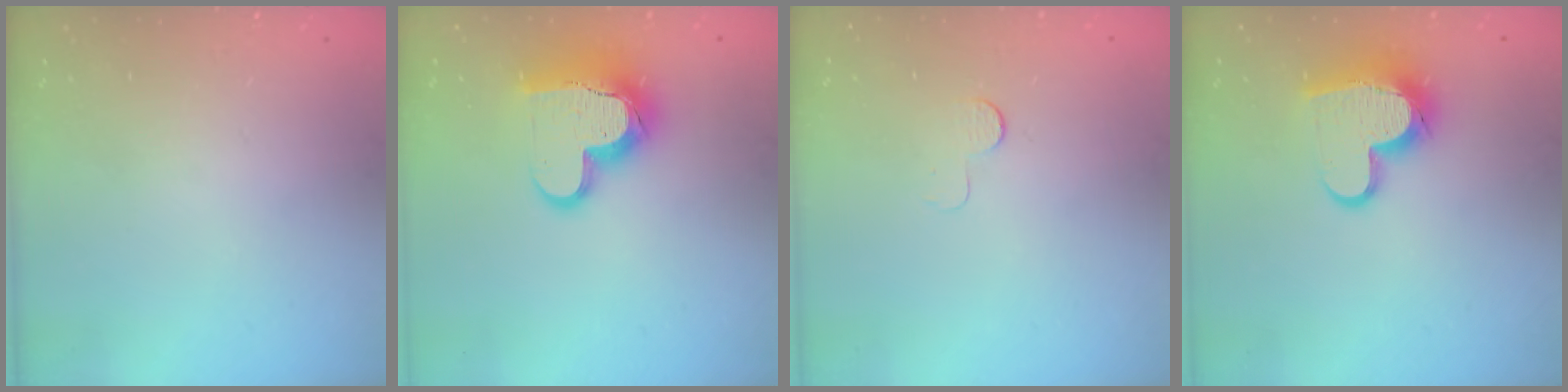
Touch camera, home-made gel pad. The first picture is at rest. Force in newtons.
{"total": 15.5, "press": 15.4, "slide": 1.8}
{"total": 3.2, "press": 3.1, "slide": 0.3}
{"total": 13.2, "press": 13.2, "slide": 1.1}